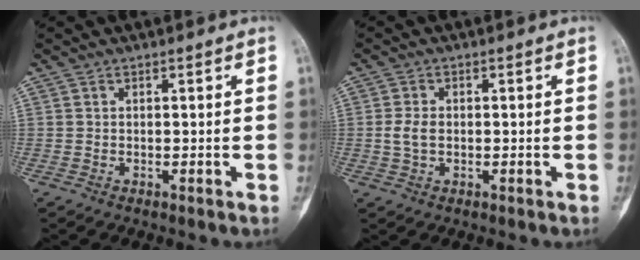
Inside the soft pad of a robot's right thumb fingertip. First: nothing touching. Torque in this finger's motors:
{"motor_torque": [0.00, 0.00, 0.40, 0.05, -0.05]}